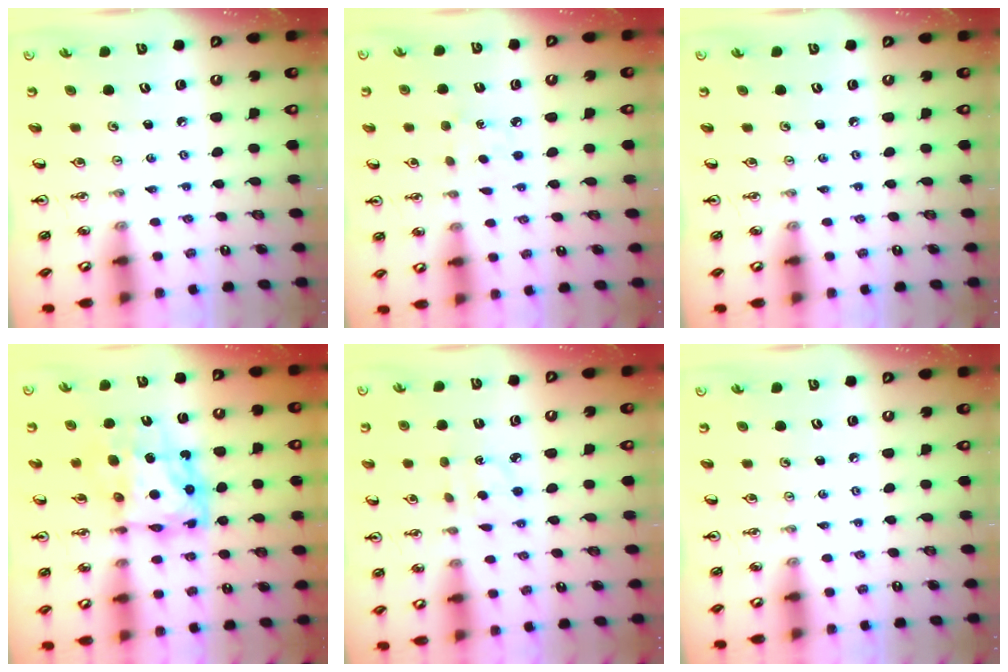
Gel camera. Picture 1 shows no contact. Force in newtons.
{"total": 4.5, "press": 4.5, "slide": 0.4}
{"total": 0.0}
{"total": 10.0, "press": 9.9, "slide": 1.0}
{"total": 2.7, "press": 2.6, "slide": 0.9}
{"total": 0.0}